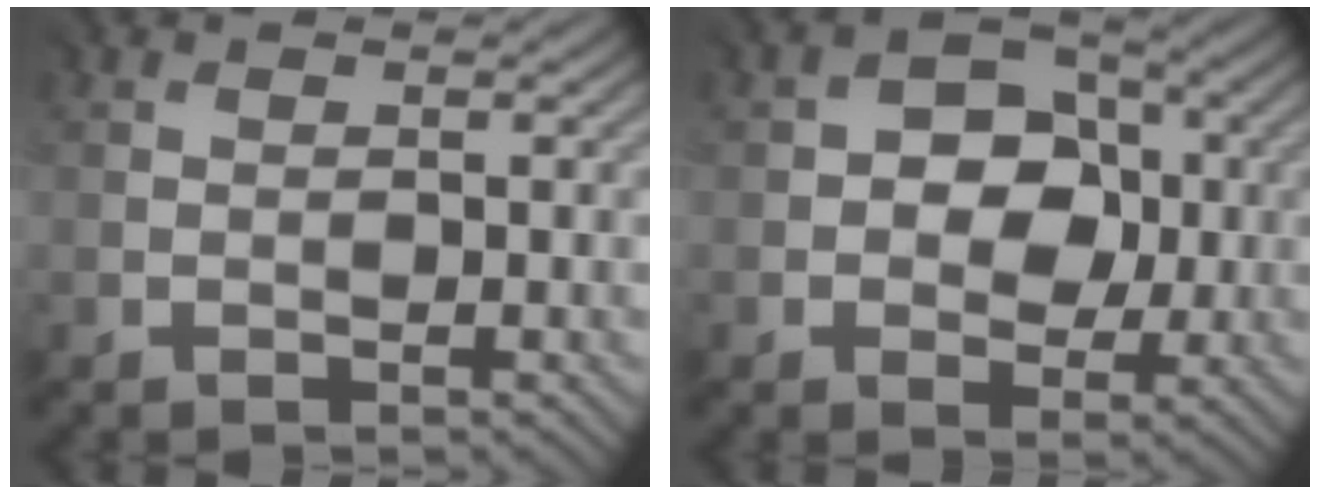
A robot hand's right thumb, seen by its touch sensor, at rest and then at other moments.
{"total": 6.4, "force": [0.2, 4.9, 4.0], "torque": [-0.054, 0.006, -0.007]}